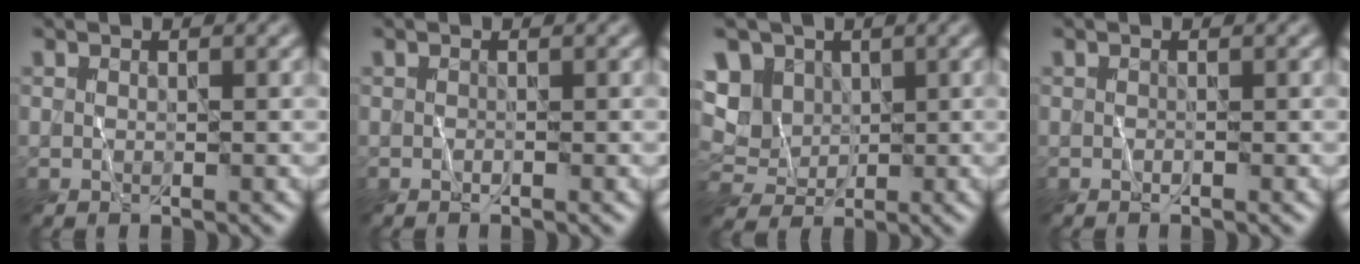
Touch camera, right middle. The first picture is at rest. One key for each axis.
{"total": 0.0}
{"total": 6.3, "fx": 2.8, "fy": 5.0, "fz": 2.7, "tx": -0.078, "ty": 0.010, "tz": 0.045}
{"total": 0.0}